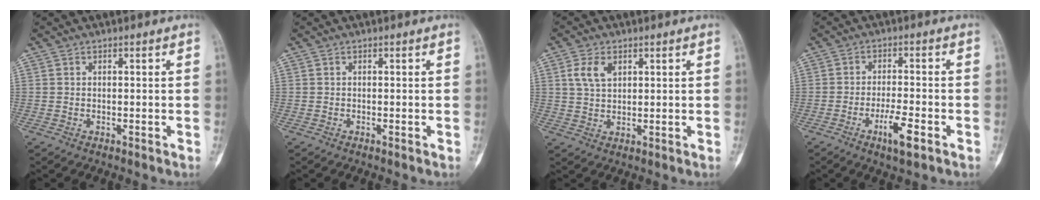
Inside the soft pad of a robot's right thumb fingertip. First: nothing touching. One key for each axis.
{"total": 0.0}
{"total": 5.0, "fx": 2.0, "fy": 3.1, "fz": 3.3, "tx": -0.057, "ty": -0.002, "tz": 0.041}
{"total": 6.1, "fx": -2.9, "fy": 1.4, "fz": 5.1, "tx": -0.092, "ty": 0.009, "tz": -0.048}